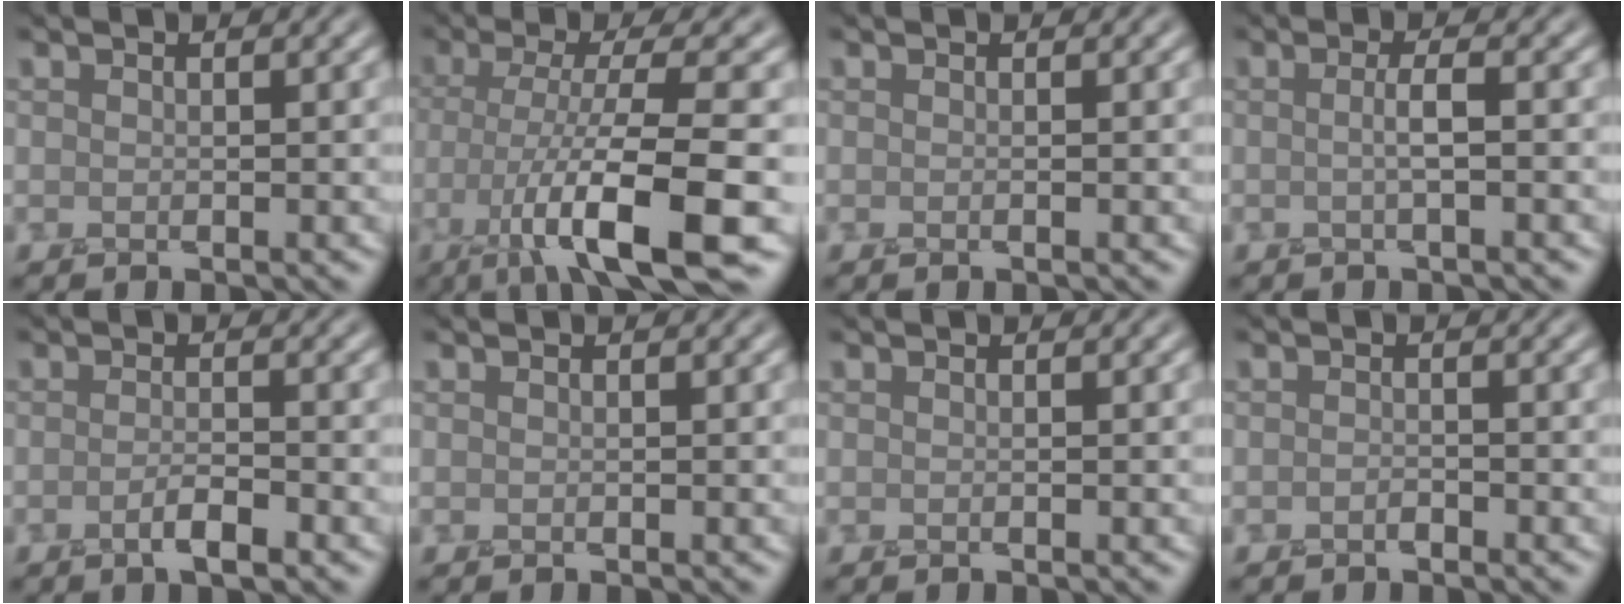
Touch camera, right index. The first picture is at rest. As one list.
[{"total": 10.2, "force": [-4.3, 1.9, 9.0], "torque": [-0.153, -0.006, -0.075]}, {"total": 0.6, "force": [-0.1, 0.2, 0.6], "torque": [-0.007, -0.002, -0.004]}, {"total": 1.9, "force": [-0.1, 0.4, 1.8], "torque": [-0.031, 0.001, -0.005]}, {"total": 2.4, "force": [-1.2, 0.5, 2.0], "torque": [-0.035, 0.000, -0.023]}, {"total": 0.0}, {"total": 0.0}, {"total": 0.7, "force": [-0.5, 0.3, 0.4], "torque": [-0.007, 0.000, -0.010]}]